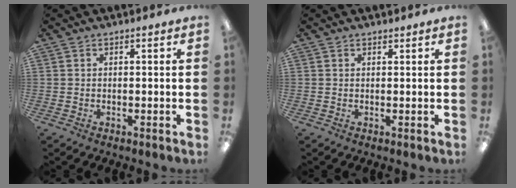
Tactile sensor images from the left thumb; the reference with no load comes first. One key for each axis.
{"total": 0.6, "fx": 0.5, "fy": 0.2, "fz": 0.0, "tx": 0.007, "ty": -0.004, "tz": 0.009}